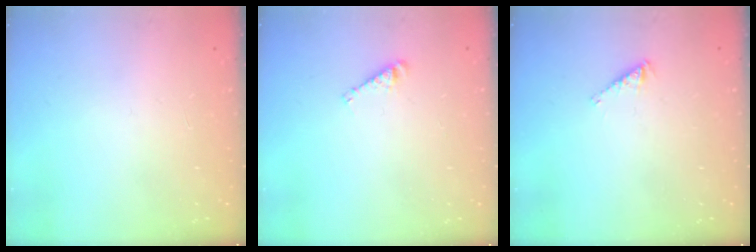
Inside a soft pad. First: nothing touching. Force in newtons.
{"total": 3.0, "press": 3.0, "slide": 0.4}
{"total": 2.7, "press": 2.6, "slide": 0.4}